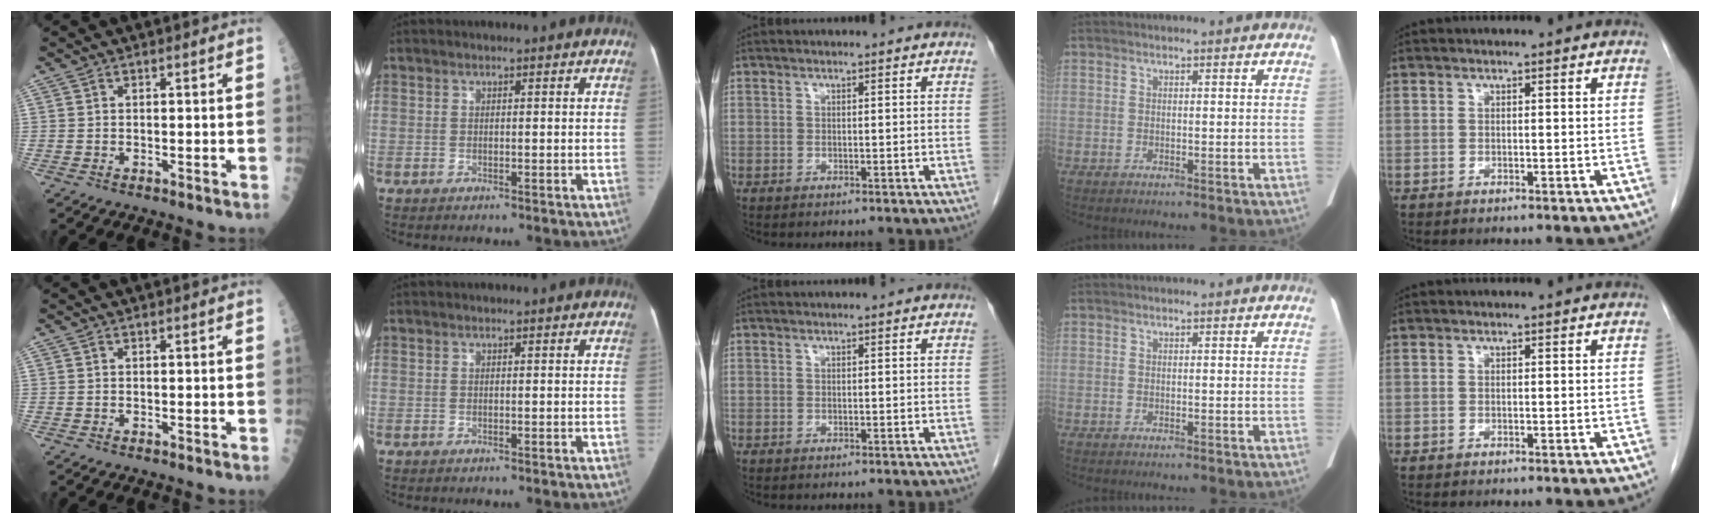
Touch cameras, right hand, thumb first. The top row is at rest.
{}